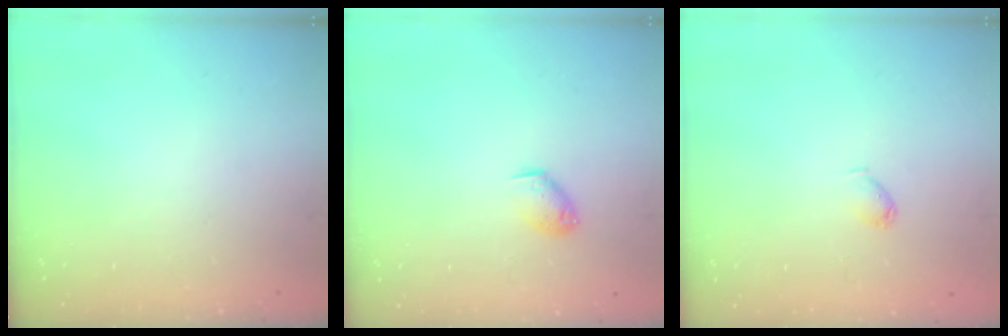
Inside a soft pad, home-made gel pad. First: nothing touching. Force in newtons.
{"total": 6.6, "press": 6.6, "slide": 1.1}
{"total": 3.3, "press": 3.2, "slide": 0.6}